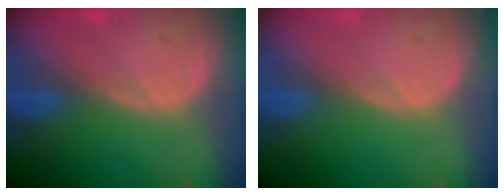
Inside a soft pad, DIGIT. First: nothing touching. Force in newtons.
{"total": 0.0}